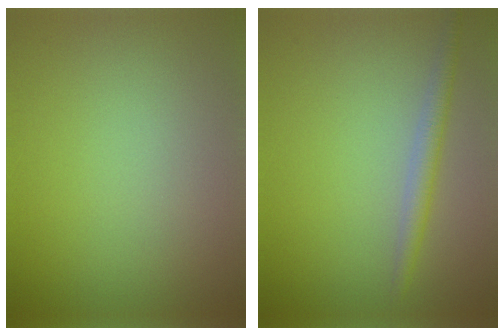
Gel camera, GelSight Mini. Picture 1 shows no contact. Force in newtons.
{"total": 2.0, "press": 2.0, "slide": 0.0}